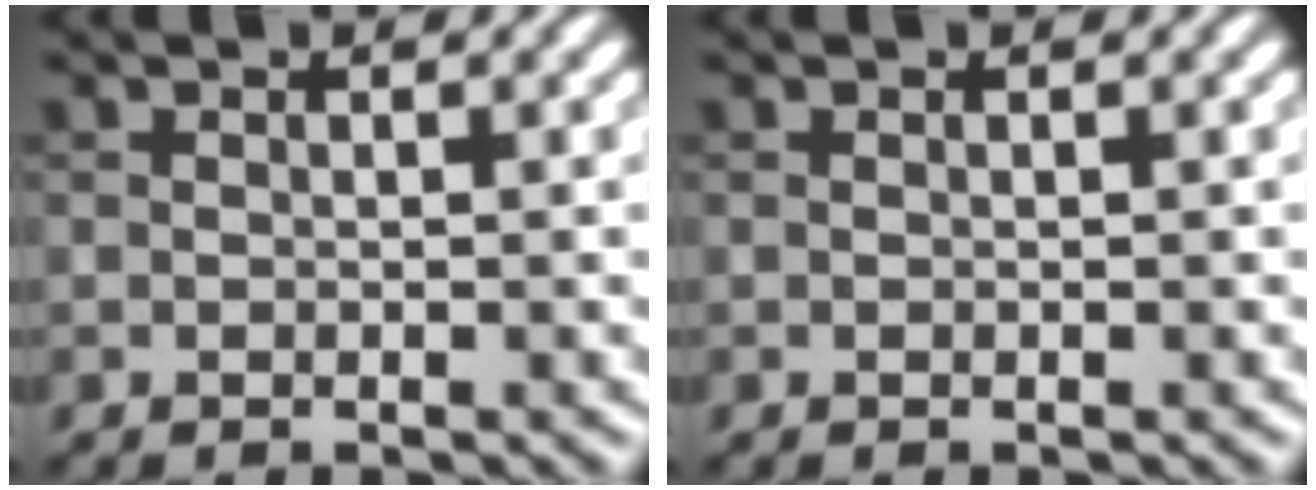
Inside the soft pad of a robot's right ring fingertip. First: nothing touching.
{"total": 0.0}